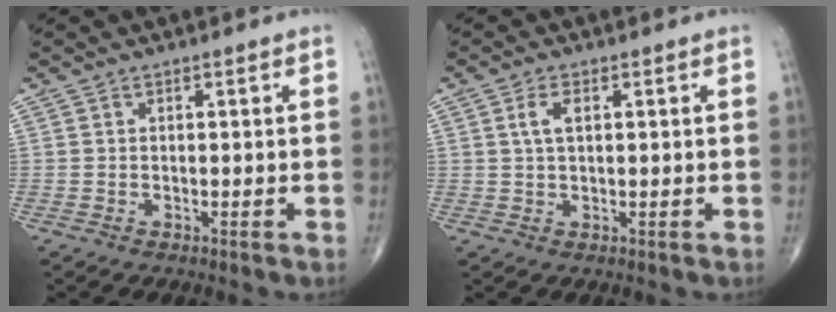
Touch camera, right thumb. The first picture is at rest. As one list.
[{"total": 3.2, "force": [0.9, 1.5, 2.6], "torque": [-0.053, 0.005, 0.019]}]